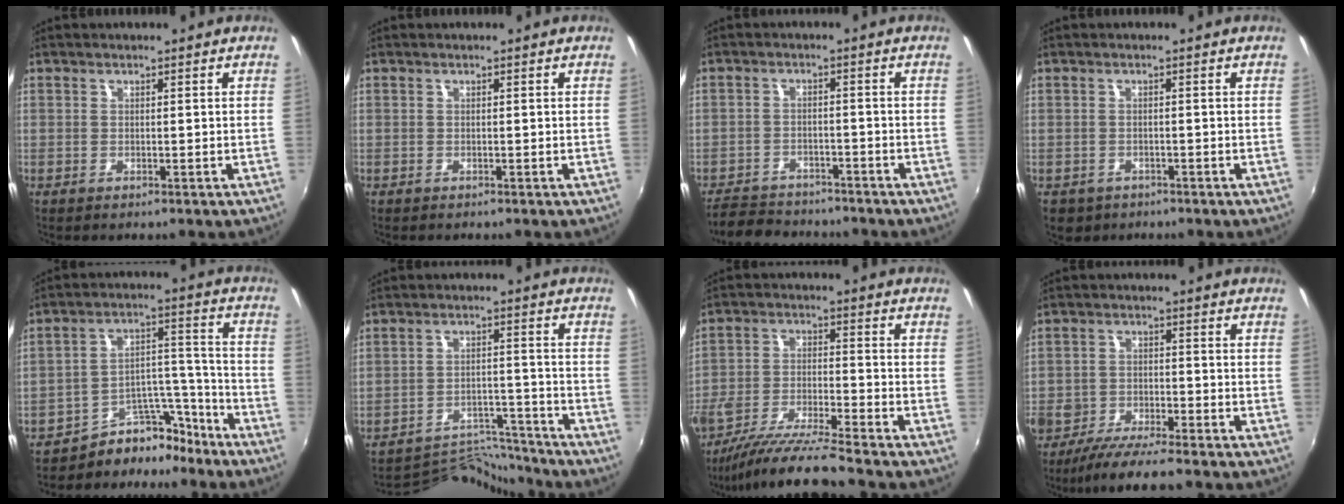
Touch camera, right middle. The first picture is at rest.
{"total": 0.0}
{"total": 8.1, "force": [-6.9, 3.7, 1.8], "torque": [-0.064, 0.015, -0.108]}
{"total": 3.7, "force": [-1.8, 2.9, 1.4], "torque": [-0.033, -0.007, -0.022]}
{"total": 9.7, "force": [-8.5, 4.5, 1.5], "torque": [-0.010, 0.064, -0.132]}
{"total": 10.4, "force": [-10.4, 0.4, 0.1], "torque": [-0.020, 0.020, -0.166]}
{"total": 11.9, "force": [-10.4, -0.7, 5.9], "torque": [-0.121, -0.019, -0.192]}
{"total": 9.0, "force": [-7.5, 1.8, 4.7], "torque": [-0.115, -0.025, -0.137]}